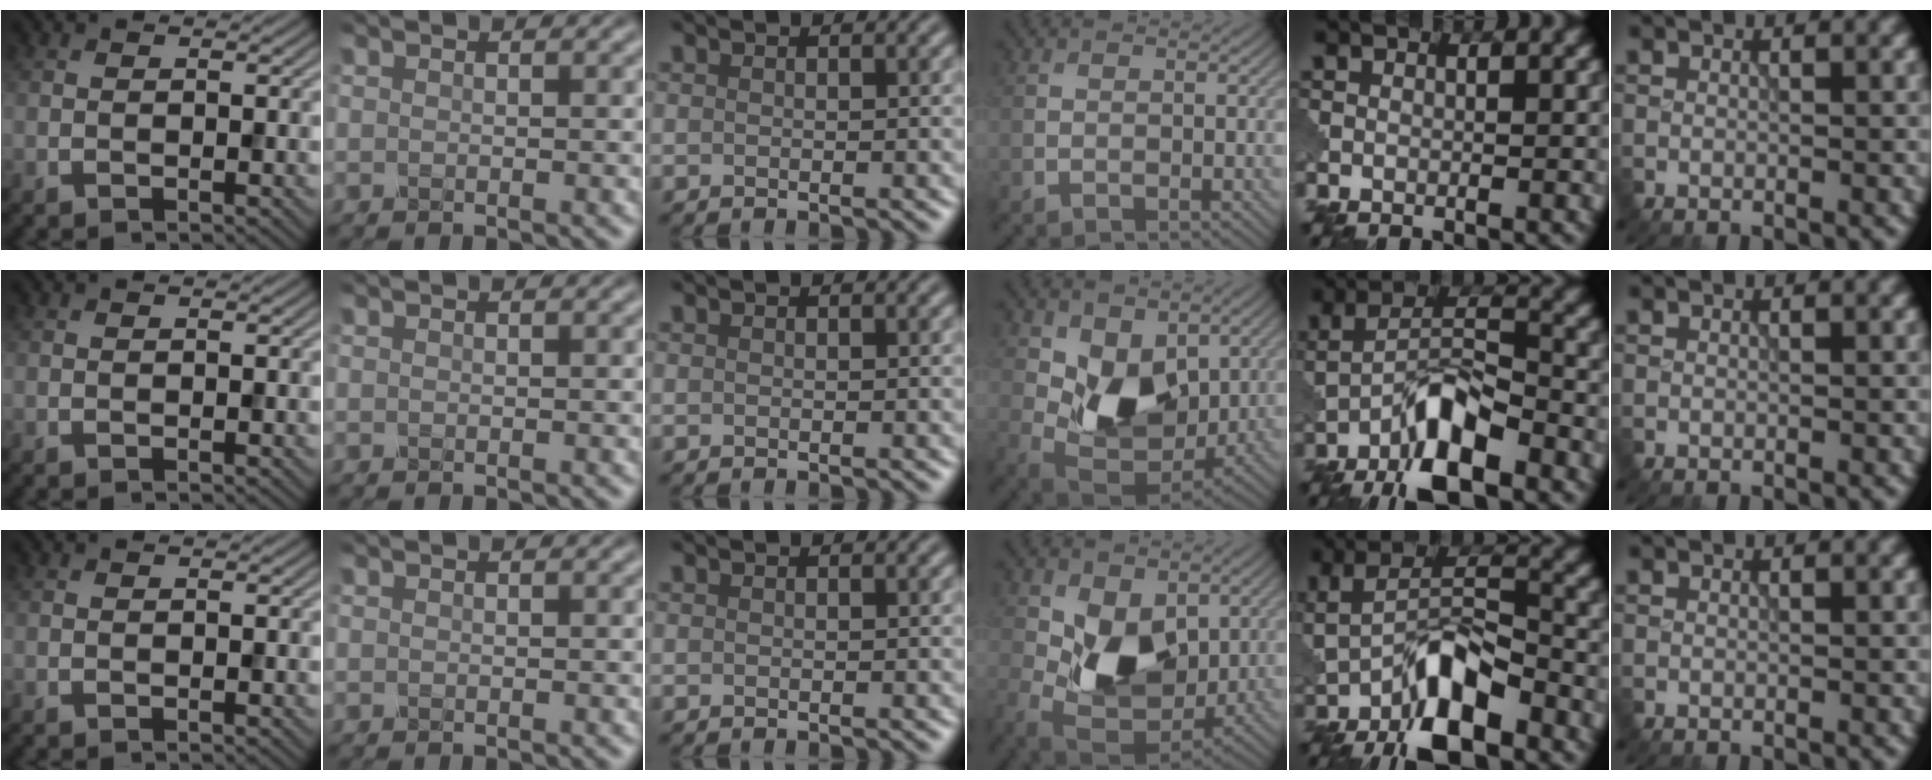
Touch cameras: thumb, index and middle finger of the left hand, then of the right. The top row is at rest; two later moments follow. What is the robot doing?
{"motion": "insert", "object": "pin"}